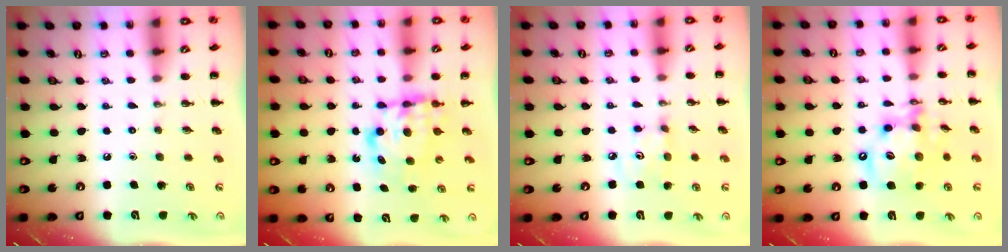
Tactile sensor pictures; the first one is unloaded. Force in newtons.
{"total": 6.9, "press": 6.8, "slide": 1.1}
{"total": 4.2, "press": 4.1, "slide": 1.0}
{"total": 13.7, "press": 13.3, "slide": 3.5}